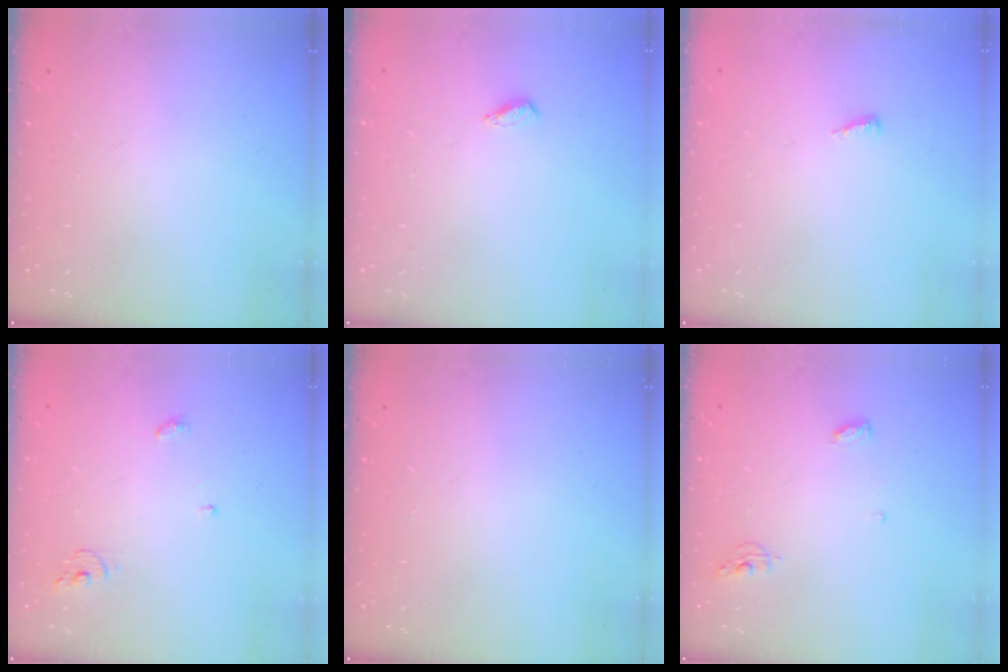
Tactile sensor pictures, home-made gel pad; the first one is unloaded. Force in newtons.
{"total": 2.7, "press": 2.7, "slide": 0.5}
{"total": 2.9, "press": 2.9, "slide": 0.4}
{"total": 4.0, "press": 4.0, "slide": 0.4}
{"total": 0.0}
{"total": 5.7, "press": 5.3, "slide": 1.9}